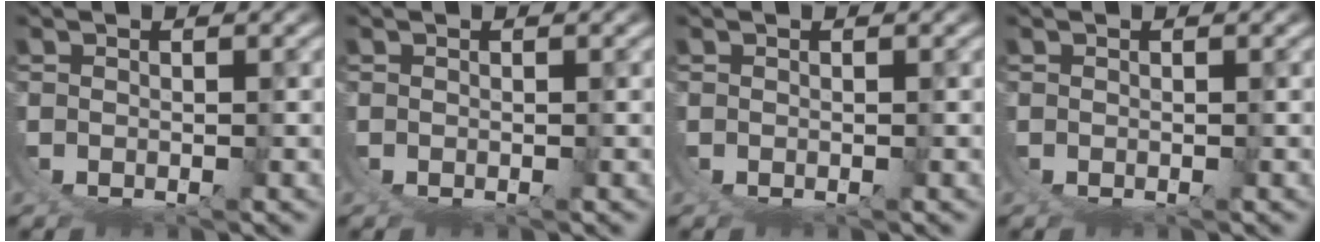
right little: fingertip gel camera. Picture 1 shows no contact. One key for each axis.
{"total": 0.0}
{"total": 0.0}
{"total": 0.0}